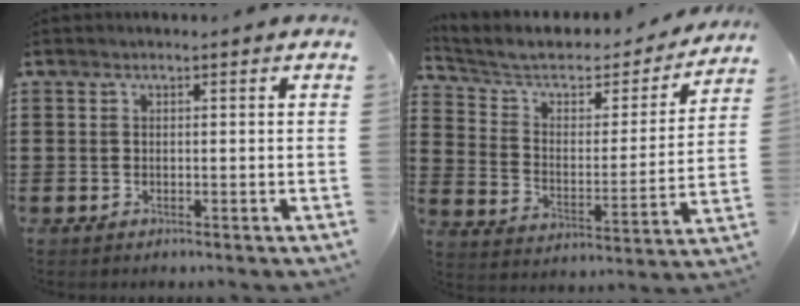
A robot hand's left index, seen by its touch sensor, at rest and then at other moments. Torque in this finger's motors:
{"motor_torque": [2.14, 0.00, 0.61, 0.14]}